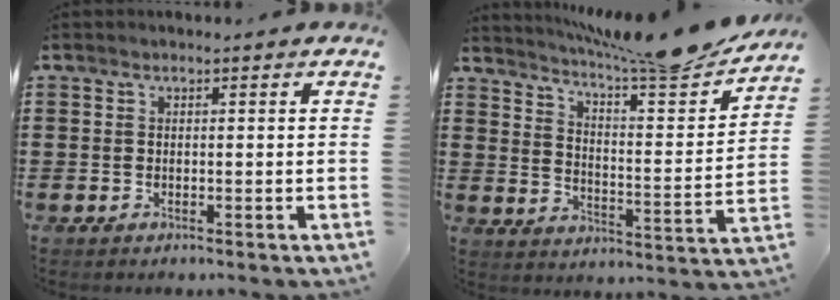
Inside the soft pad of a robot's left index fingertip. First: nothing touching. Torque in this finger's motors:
{"motor_torque": [2.14, 0.00, 0.14, 0.12]}